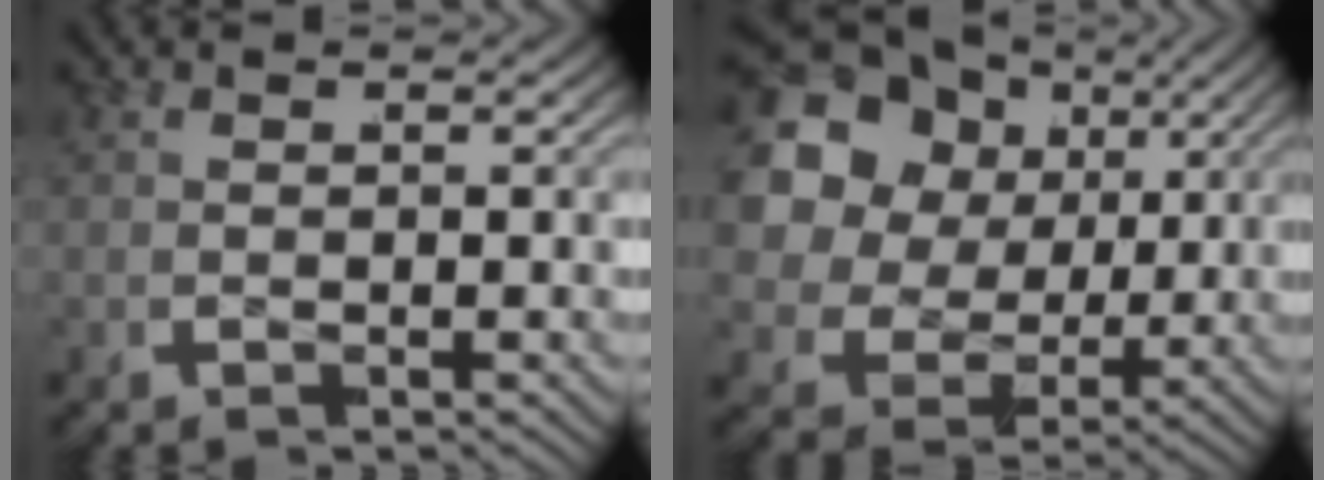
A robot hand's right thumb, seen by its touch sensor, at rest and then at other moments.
{"total": 14.0, "force": [2.7, 10.7, 8.5], "torque": [-0.189, 0.006, 0.033]}